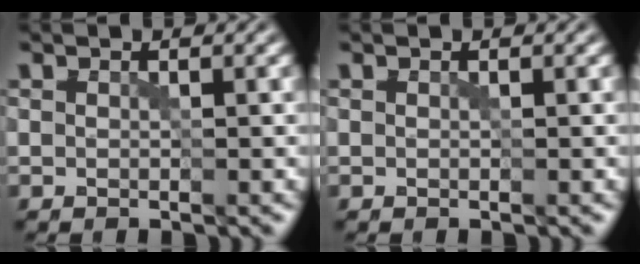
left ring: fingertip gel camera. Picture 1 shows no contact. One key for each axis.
{"total": 0.0}